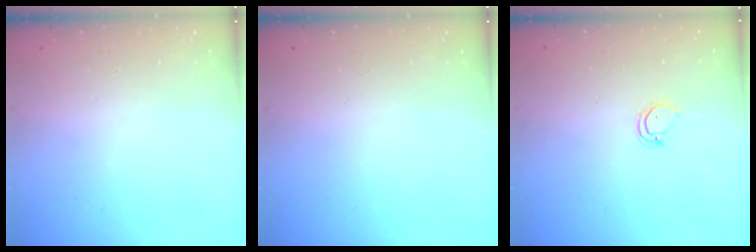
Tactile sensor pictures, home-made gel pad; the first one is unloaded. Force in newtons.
{"total": 0.0}
{"total": 3.5, "press": 3.5, "slide": 0.4}